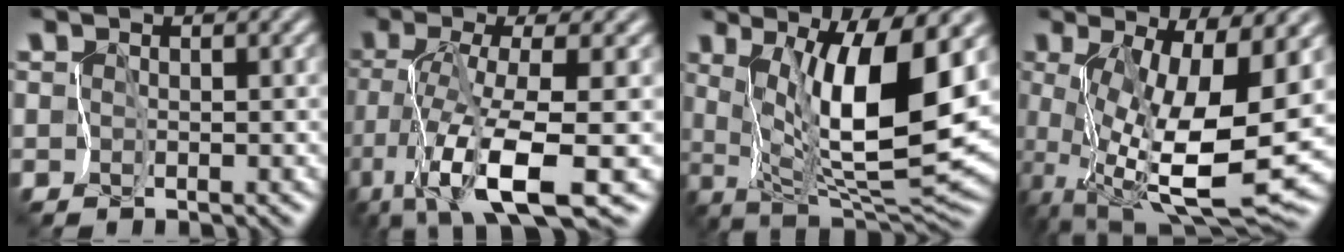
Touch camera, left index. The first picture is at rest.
{"total": 9.0, "force": [-4.1, 1.3, 7.9], "torque": [-0.155, -0.009, -0.075]}
{"total": 9.5, "force": [2.6, 1.8, 8.9], "torque": [-0.152, -0.018, 0.055]}
{"total": 11.0, "force": [-0.7, 2.8, 10.6], "torque": [-0.197, -0.024, -0.002]}